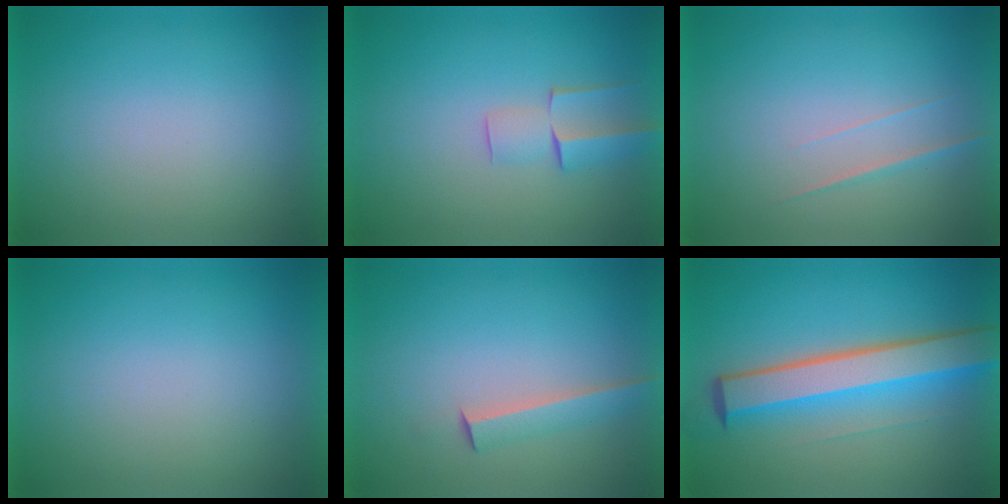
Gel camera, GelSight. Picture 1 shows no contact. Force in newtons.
{"total": 2.6}
{"total": 1.5}
{"total": 0.0}
{"total": 2.4}
{"total": 7.9}